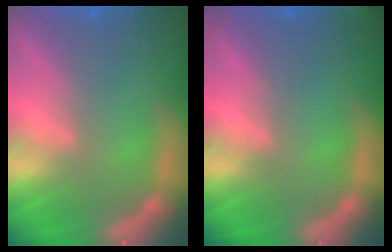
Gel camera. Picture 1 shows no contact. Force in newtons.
{"total": 0.9}